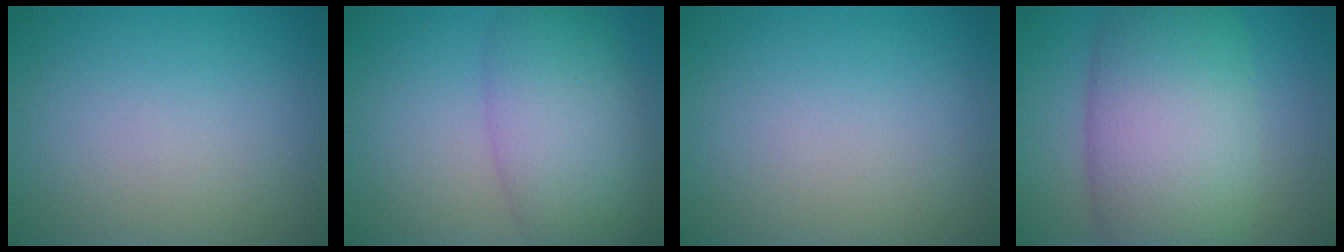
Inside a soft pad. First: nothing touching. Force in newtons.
{"total": 7.3, "press": 7.3, "slide": 0.3}
{"total": 0.0}
{"total": 12.0, "press": 12.0, "slide": 0.6}